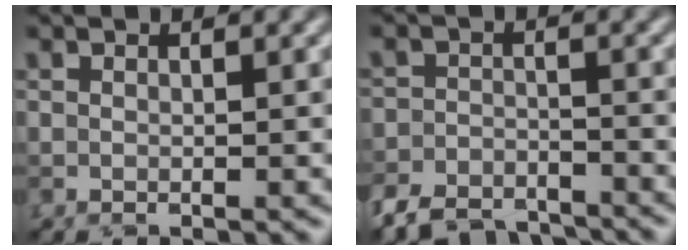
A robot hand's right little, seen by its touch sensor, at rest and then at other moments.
{"total": 5.5, "force": [-5.0, 2.0, 0.9], "torque": [-0.014, -0.007, -0.097]}